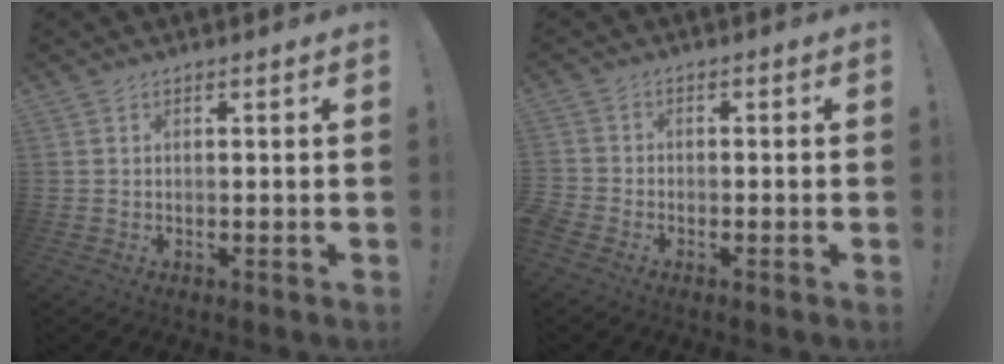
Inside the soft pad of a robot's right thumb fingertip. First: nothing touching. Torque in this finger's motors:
{"motor_torque": [2.68, 1.09, 0.53, -0.49, 0.71]}